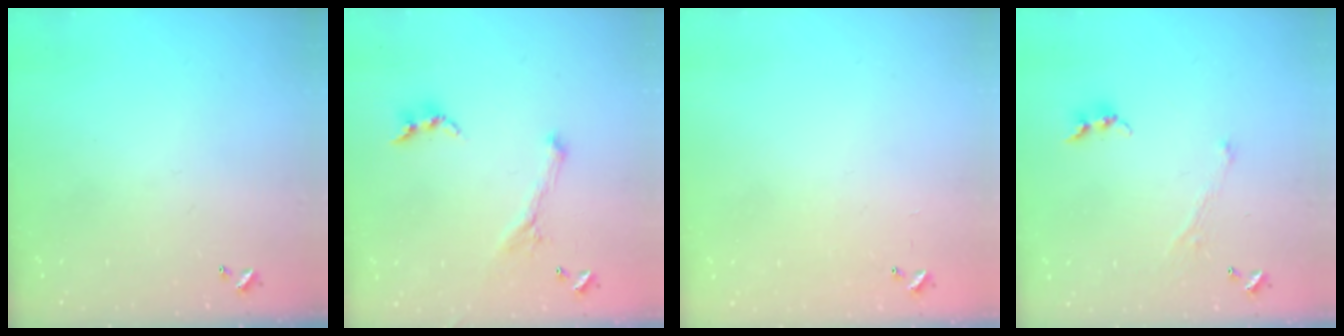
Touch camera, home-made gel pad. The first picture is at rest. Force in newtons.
{"total": 1.6, "press": 1.5, "slide": 0.4}
{"total": 8.0, "press": 8.0, "slide": 0.5}
{"total": 1.3, "press": 1.2, "slide": 0.5}